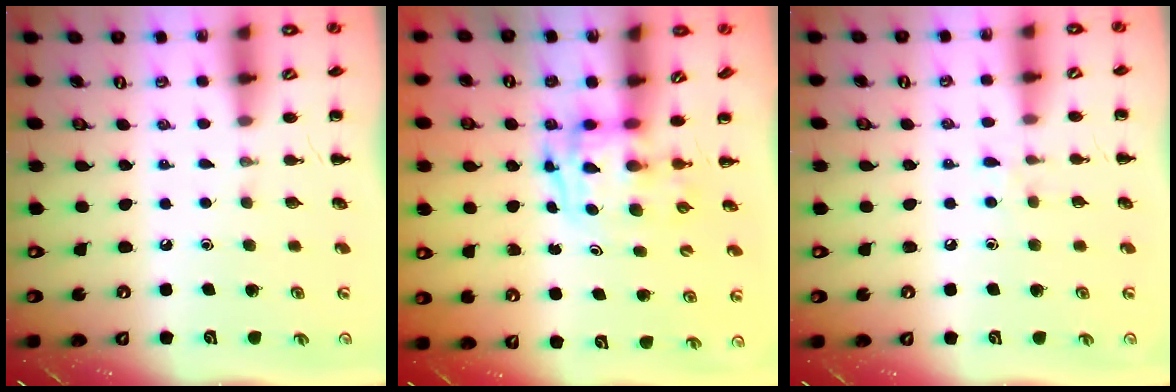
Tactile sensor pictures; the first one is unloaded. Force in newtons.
{"total": 3.3, "press": 3.3, "slide": 0.6}
{"total": 4.6, "press": 4.3, "slide": 1.8}